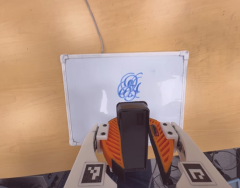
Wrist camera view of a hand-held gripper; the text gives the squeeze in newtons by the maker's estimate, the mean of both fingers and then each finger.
{"total": 8.6, "left": 9.1, "right": 8.1}